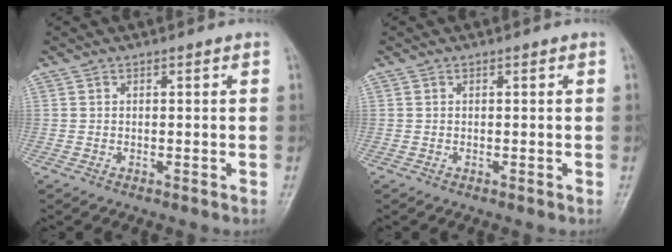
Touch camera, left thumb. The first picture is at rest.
{"total": 0.0}